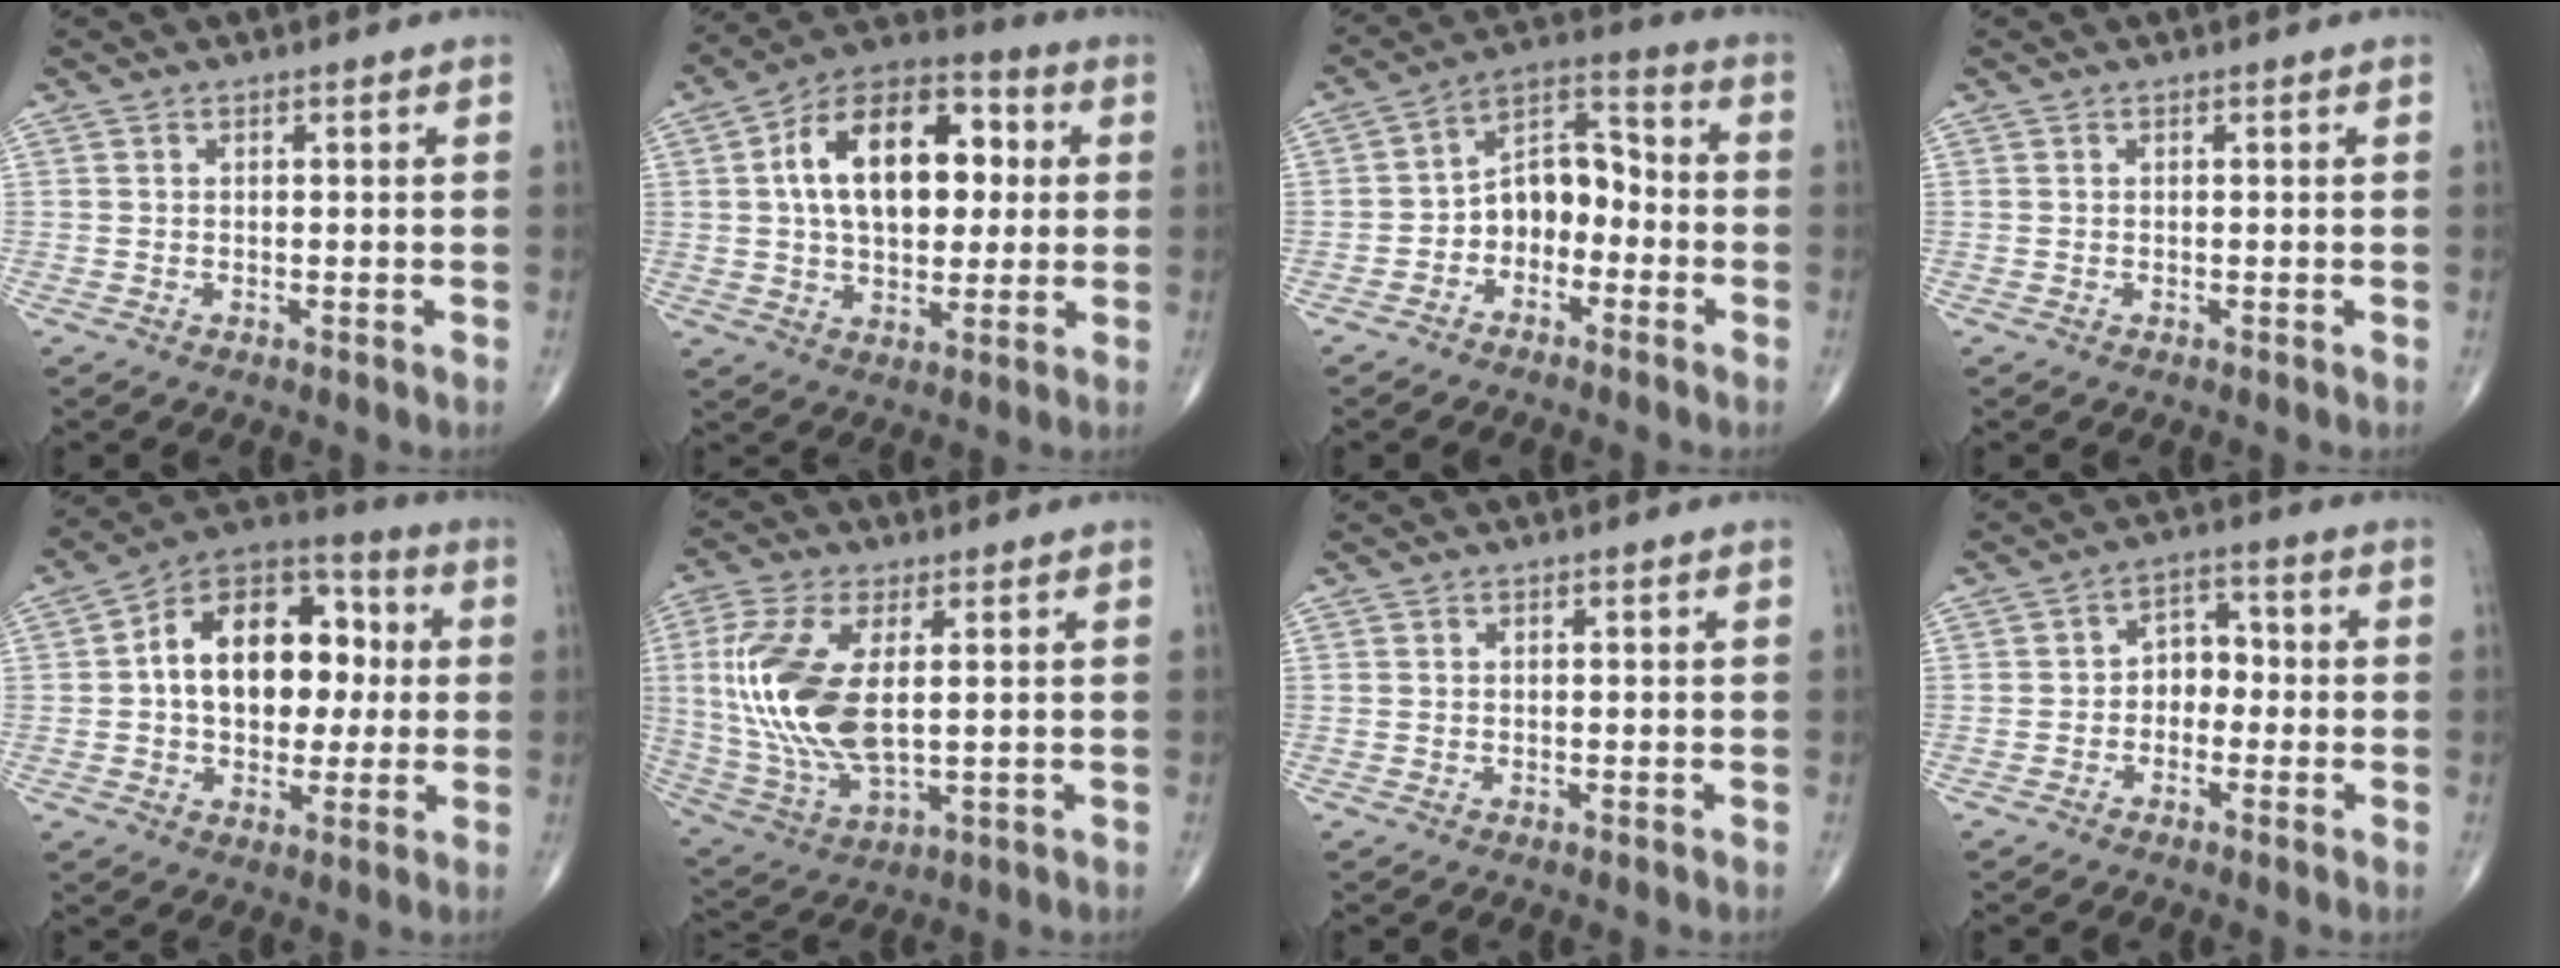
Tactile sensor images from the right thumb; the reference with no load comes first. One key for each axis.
{"total": 19.8, "fx": 3.4, "fy": 11.7, "fz": 15.6, "tx": -0.220, "ty": 0.022, "tz": 0.050}
{"total": 9.6, "fx": -2.5, "fy": 6.6, "fz": 6.4, "tx": -0.075, "ty": 0.048, "tz": -0.060}
{"total": 0.0}
{"total": 19.0, "fx": 1.8, "fy": 12.4, "fz": 14.3, "tx": -0.177, "ty": 0.031, "tz": 0.023}
{"total": 16.9, "fx": 2.0, "fy": 8.0, "fz": 14.7, "tx": -0.327, "ty": -0.012, "tz": 0.048}
{"total": 0.0}
{"total": 4.9, "fx": -1.0, "fy": 3.8, "fz": 3.0, "tx": -0.018, "ty": 0.026, "tz": -0.033}